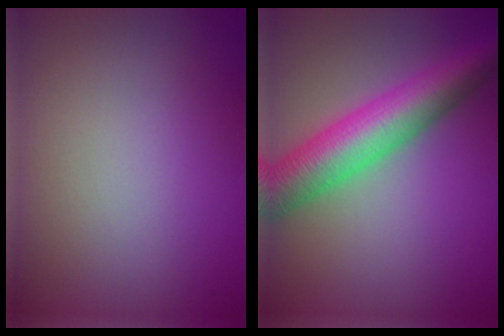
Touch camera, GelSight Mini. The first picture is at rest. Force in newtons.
{"total": 8.2, "press": 8.2, "slide": 0.1}